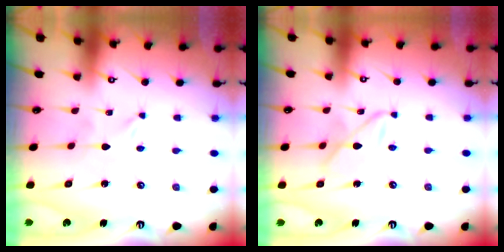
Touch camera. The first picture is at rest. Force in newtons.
{"total": 8.2, "press": 8.2, "slide": 0.6}